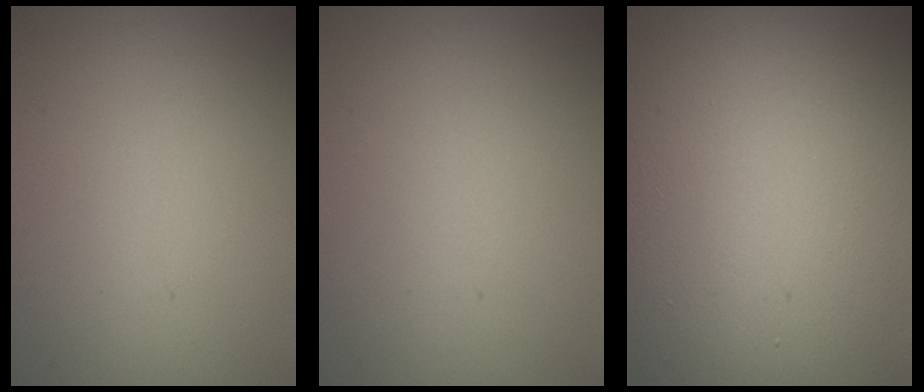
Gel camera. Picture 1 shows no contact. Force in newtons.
{"total": 0.0}
{"total": 19.2, "press": 19.1, "slide": 0.9}